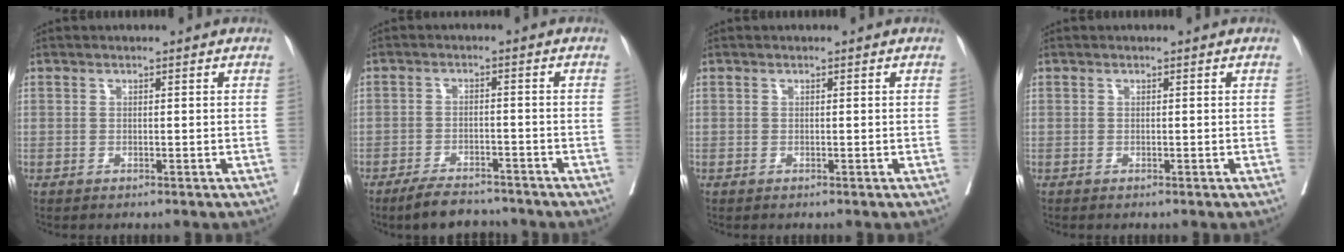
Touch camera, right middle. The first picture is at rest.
{"total": 6.0, "force": [-5.3, 1.7, 2.3], "torque": [-0.045, -0.011, -0.088]}
{"total": 0.0}
{"total": 0.0}